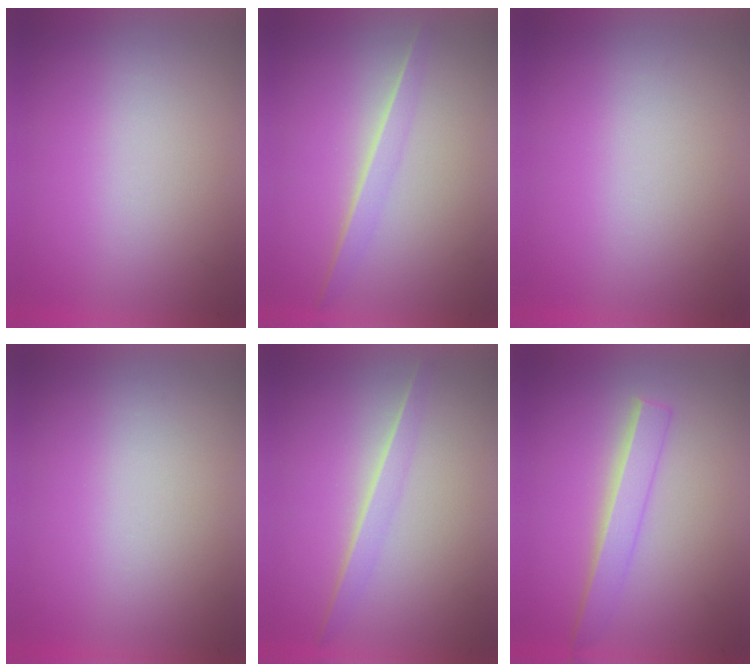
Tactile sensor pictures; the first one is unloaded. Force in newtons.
{"total": 1.3}
{"total": 0.0}
{"total": 0.0}
{"total": 1.3}
{"total": 2.2}